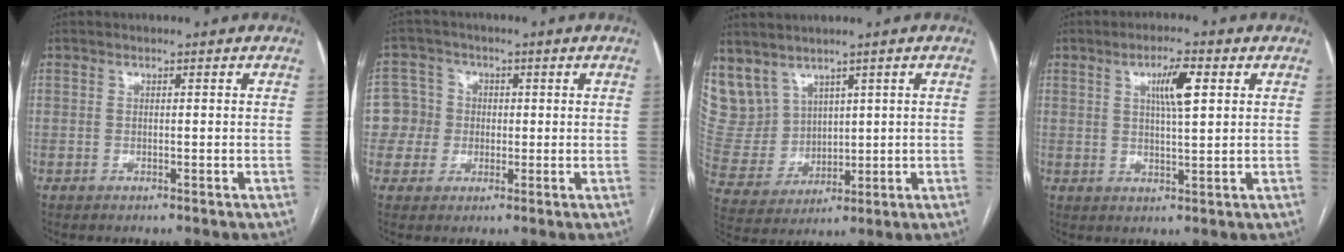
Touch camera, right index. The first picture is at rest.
{"total": 5.7, "force": [-0.1, 5.7, 0.2], "torque": [0.003, 0.023, 0.000]}
{"total": 10.3, "force": [6.2, 7.8, 2.5], "torque": [-0.079, 0.034, 0.158]}
{"total": 5.7, "force": [2.0, 0.7, 5.3], "torque": [-0.094, 0.004, 0.035]}